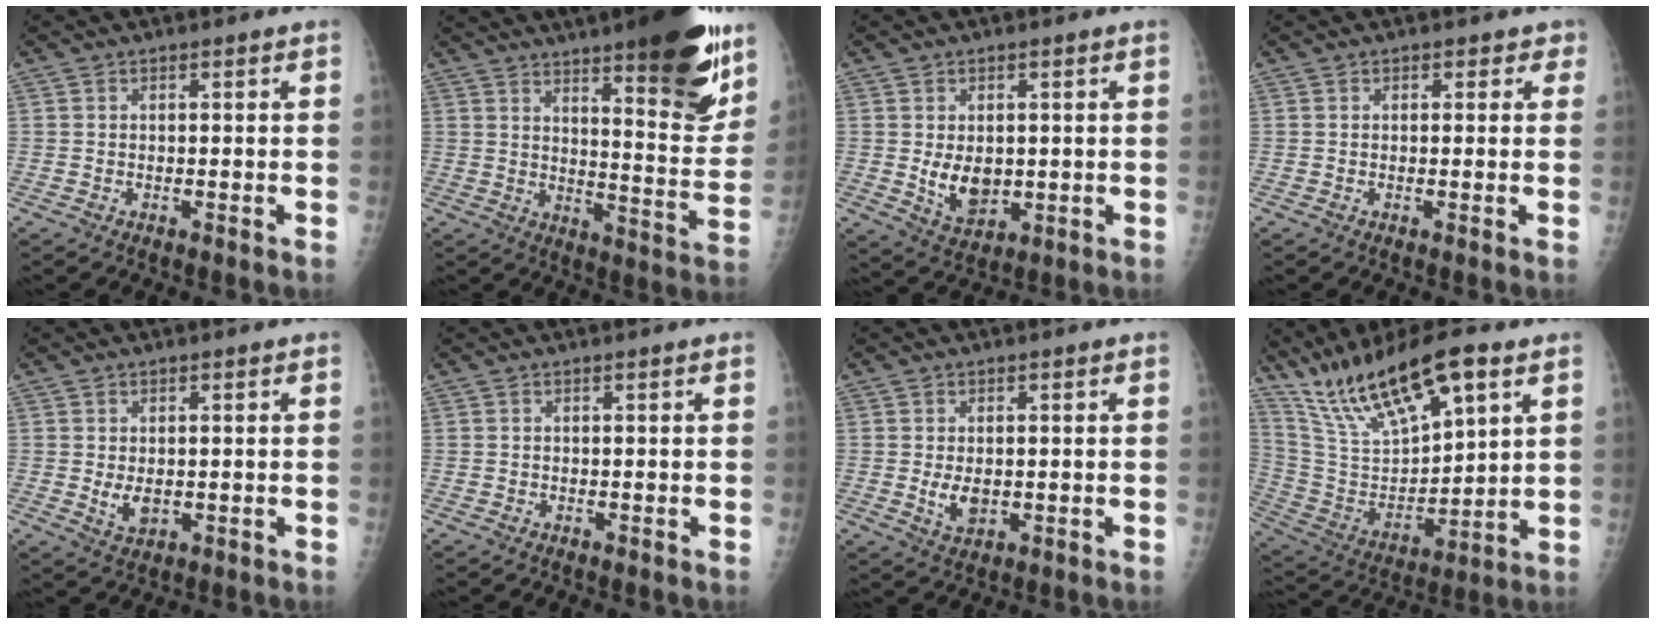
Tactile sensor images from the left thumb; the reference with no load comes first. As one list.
[{"total": 21.3, "force": [13.6, 4.8, 15.7], "torque": [-0.184, -0.074, 0.195]}, {"total": 7.0, "force": [0.0, 5.0, 5.0], "torque": [-0.061, -0.014, 0.017]}, {"total": 2.1, "force": [1.0, 1.7, 0.6], "torque": [0.027, 0.000, 0.002]}, {"total": 3.6, "force": [-0.1, 2.5, 2.7], "torque": [-0.039, -0.008, 0.007]}, {"total": 0.0}, {"total": 4.1, "force": [-0.3, 2.8, 3.1], "torque": [-0.046, -0.007, 0.004]}, {"total": 20.2, "force": [13.0, 6.5, 14.0], "torque": [-0.230, -0.039, 0.256]}]